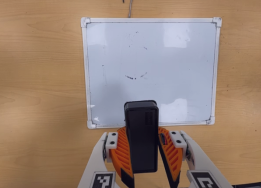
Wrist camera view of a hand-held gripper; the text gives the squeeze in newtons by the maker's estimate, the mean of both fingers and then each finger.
{"total": 11.3, "left": 10.8, "right": 11.8}